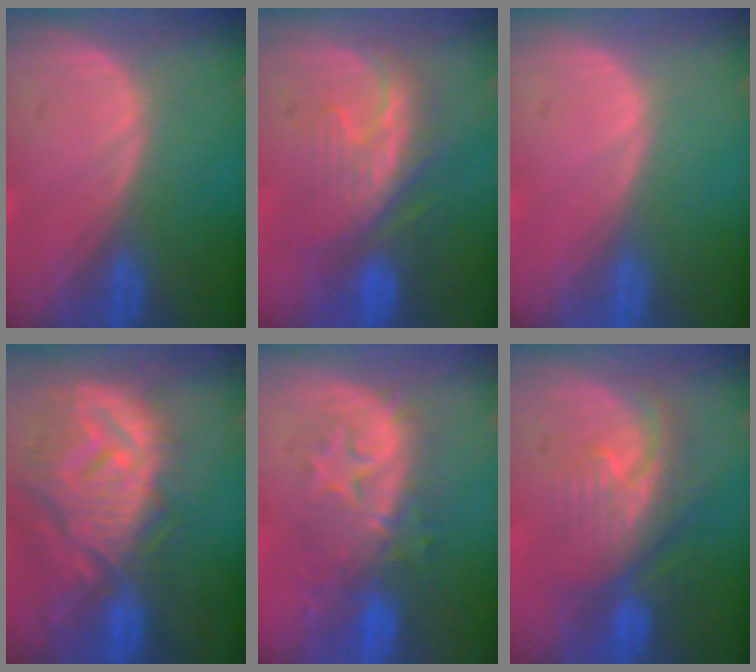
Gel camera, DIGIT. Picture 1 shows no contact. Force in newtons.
{"total": 8.2, "press": 8.0, "slide": 2.0}
{"total": 0.0}
{"total": 12.6, "press": 11.2, "slide": 5.8}
{"total": 8.4, "press": 8.3, "slide": 1.2}
{"total": 7.9, "press": 7.4, "slide": 2.9}